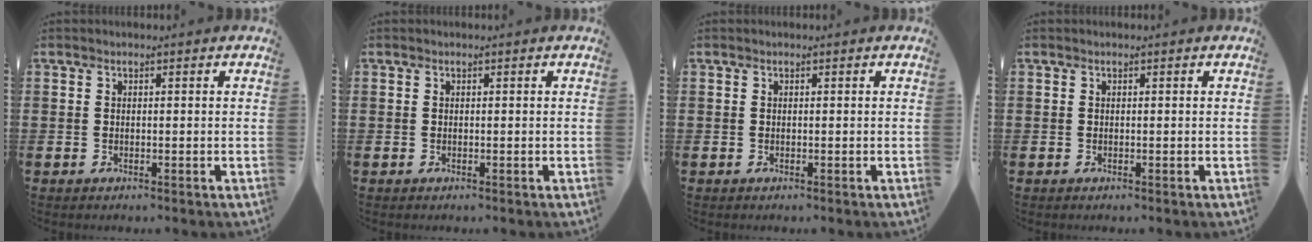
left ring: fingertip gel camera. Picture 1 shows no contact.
{"total": 0.0}
{"total": 0.0}
{"total": 0.0}